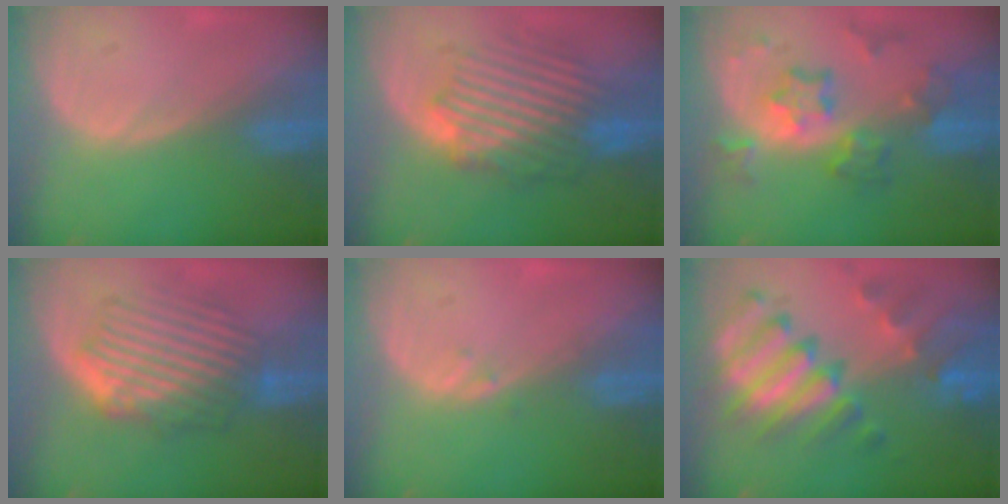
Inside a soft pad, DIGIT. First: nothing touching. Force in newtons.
{"total": 8.7, "press": 8.6, "slide": 1.6}
{"total": 8.2, "press": 7.2, "slide": 4.0}
{"total": 8.4, "press": 7.9, "slide": 3.0}
{"total": 0.7, "press": 0.6, "slide": 0.3}
{"total": 11.5, "press": 9.9, "slide": 5.8}